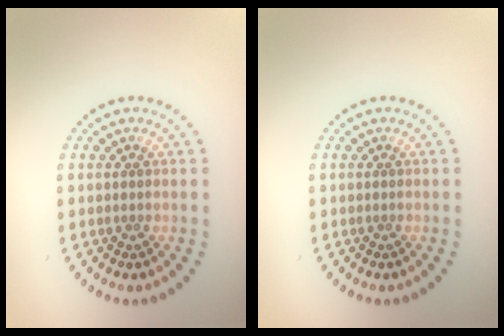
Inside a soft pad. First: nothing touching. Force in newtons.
{"total": 0.0}